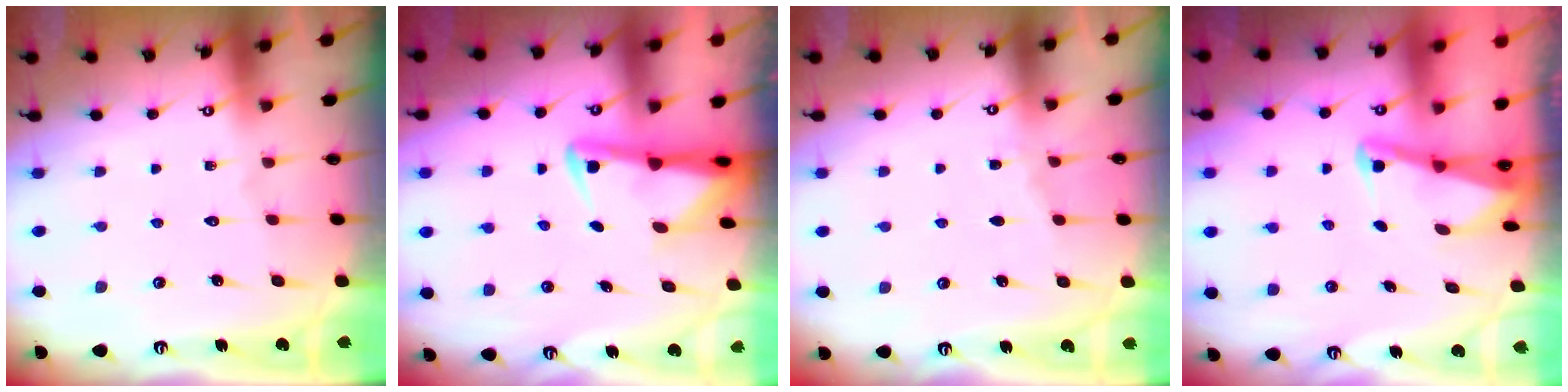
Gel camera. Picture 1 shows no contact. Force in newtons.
{"total": 3.3, "press": 3.2, "slide": 0.6}
{"total": 3.3, "press": 3.2, "slide": 0.4}
{"total": 2.1, "press": 2.0, "slide": 0.3}